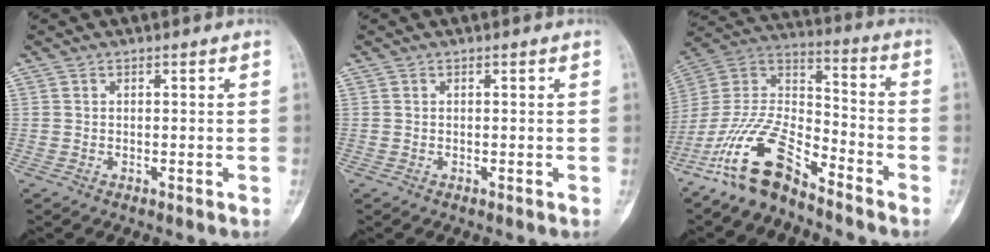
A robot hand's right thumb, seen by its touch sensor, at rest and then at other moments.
{"total": 0.0}
{"total": 15.0, "force": [-11.1, 5.3, 8.5], "torque": [-0.155, 0.083, -0.222]}